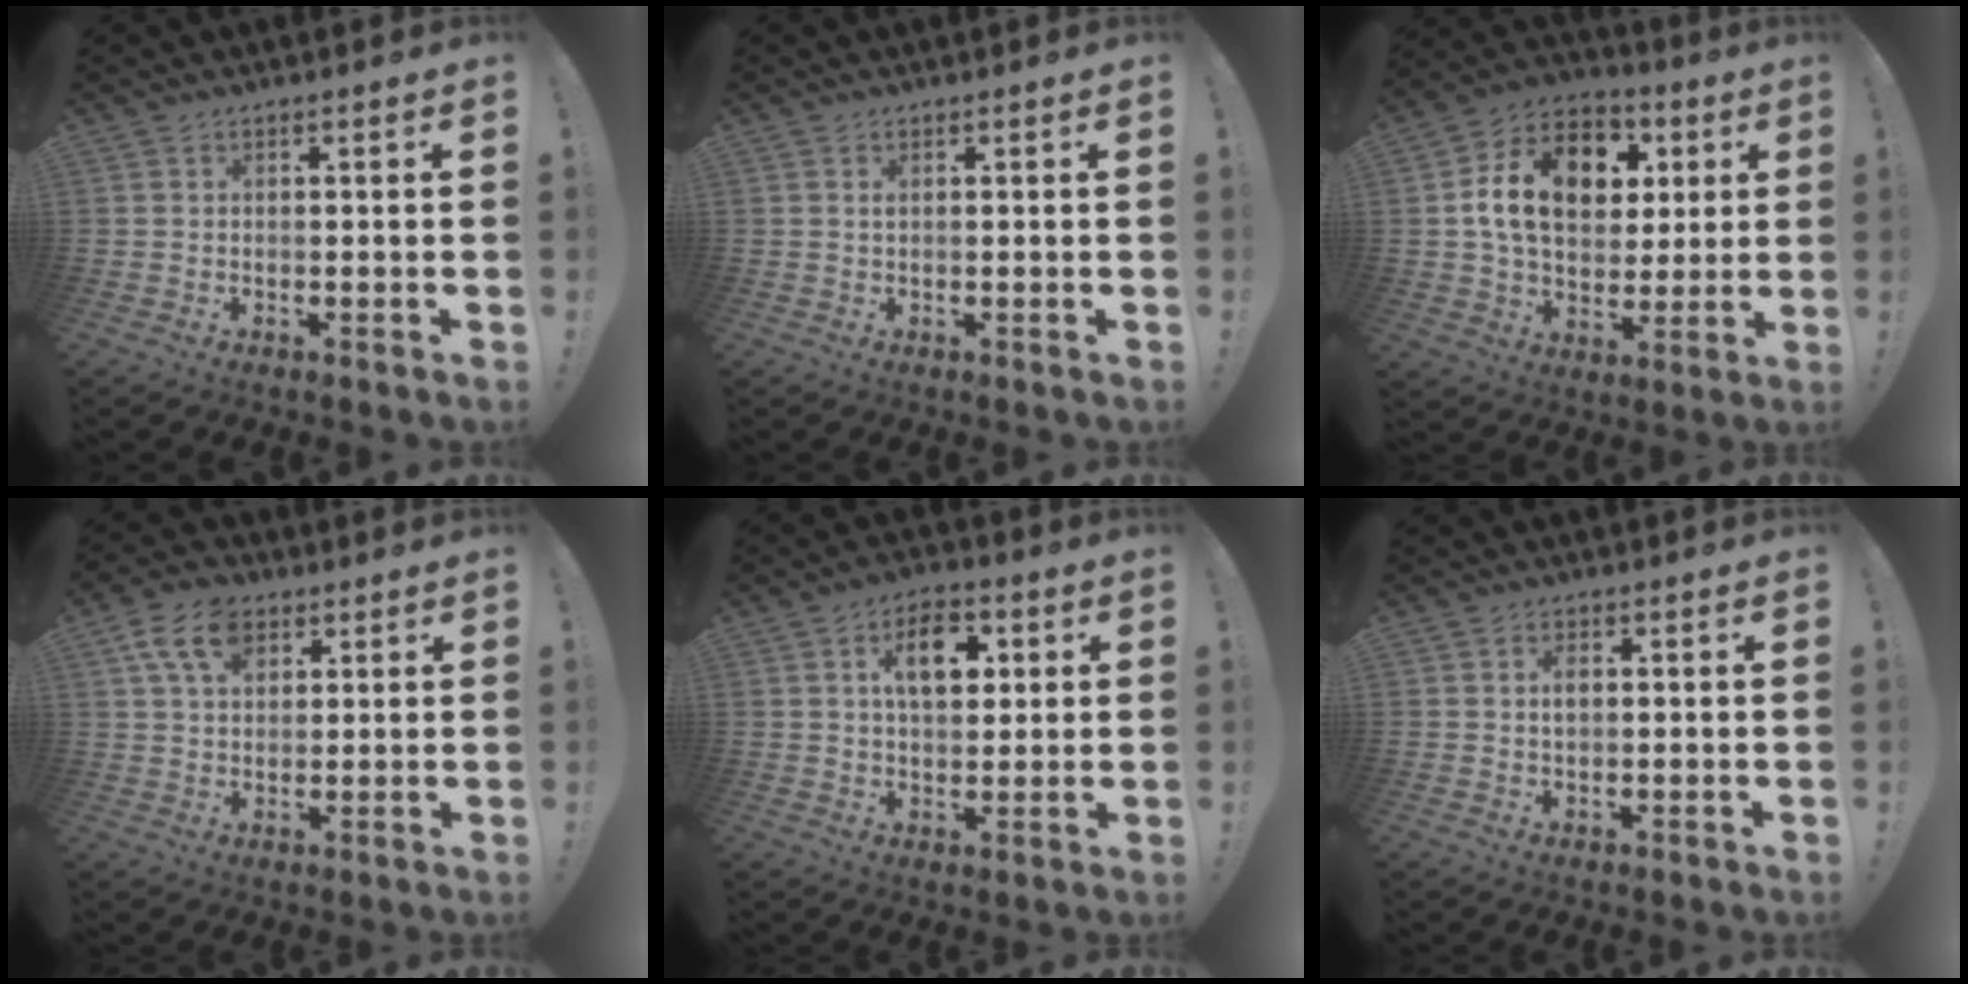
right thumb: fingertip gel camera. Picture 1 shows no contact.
{"total": 0.6, "force": [0.2, 0.1, 0.5], "torque": [-0.009, 0.000, 0.003]}
{"total": 18.4, "force": [5.0, 13.1, 11.9], "torque": [-0.171, -0.007, 0.094]}
{"total": 11.0, "force": [5.0, 7.3, 6.6], "torque": [-0.115, 0.000, 0.096]}
{"total": 11.0, "force": [3.4, 6.8, 8.0], "torque": [-0.112, 0.005, 0.057]}
{"total": 2.6, "force": [0.3, 1.7, 1.9], "torque": [-0.031, 0.002, 0.002]}